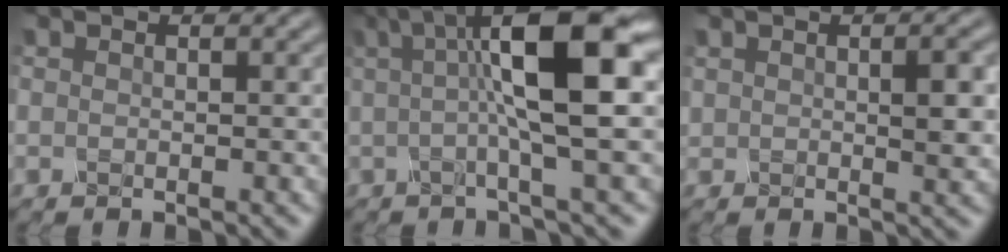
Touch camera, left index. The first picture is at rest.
{"total": 10.2, "force": [1.8, 1.8, 9.8], "torque": [-0.134, 0.015, 0.026]}
{"total": 2.5, "force": [0.5, 1.1, 2.2], "torque": [-0.037, 0.001, 0.013]}